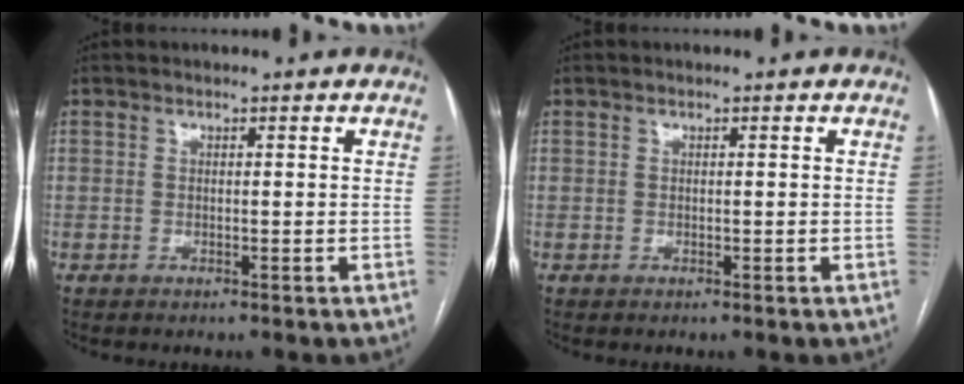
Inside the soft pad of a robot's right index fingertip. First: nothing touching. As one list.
[{"total": 0.0}]